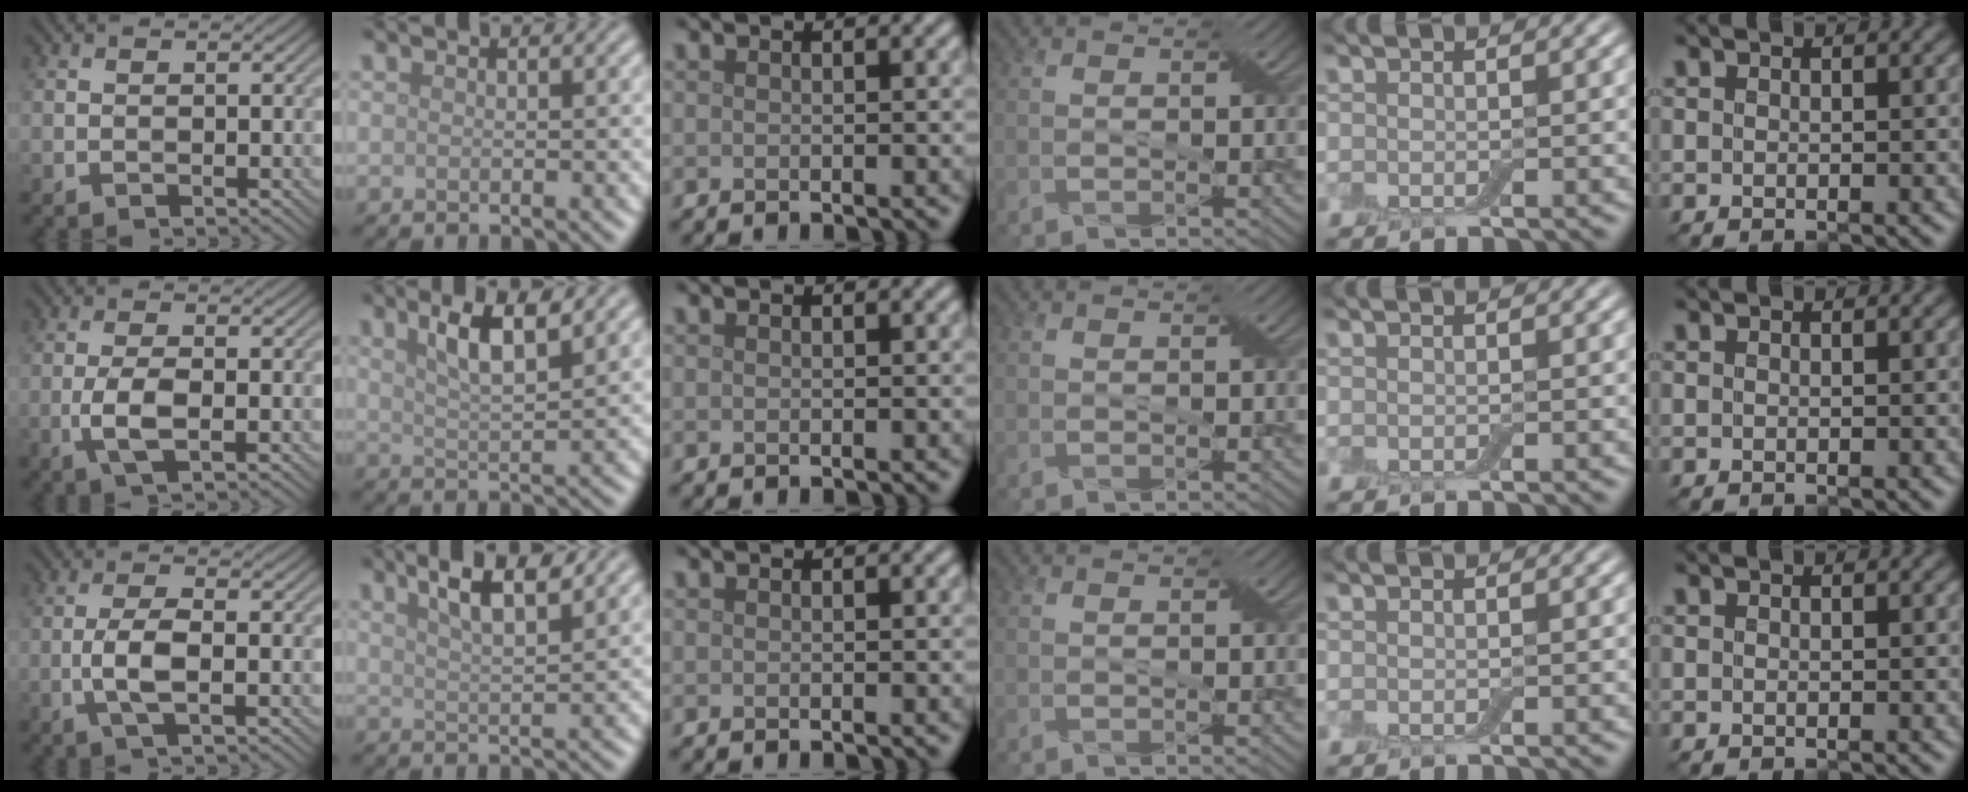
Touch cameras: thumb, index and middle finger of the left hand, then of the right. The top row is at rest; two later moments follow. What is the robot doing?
{"motion": "shake", "object": "box of matches"}